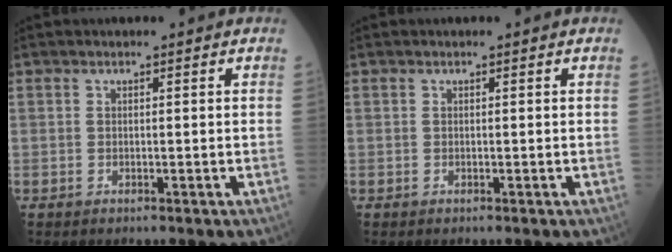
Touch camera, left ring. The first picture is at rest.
{"total": 0.0}